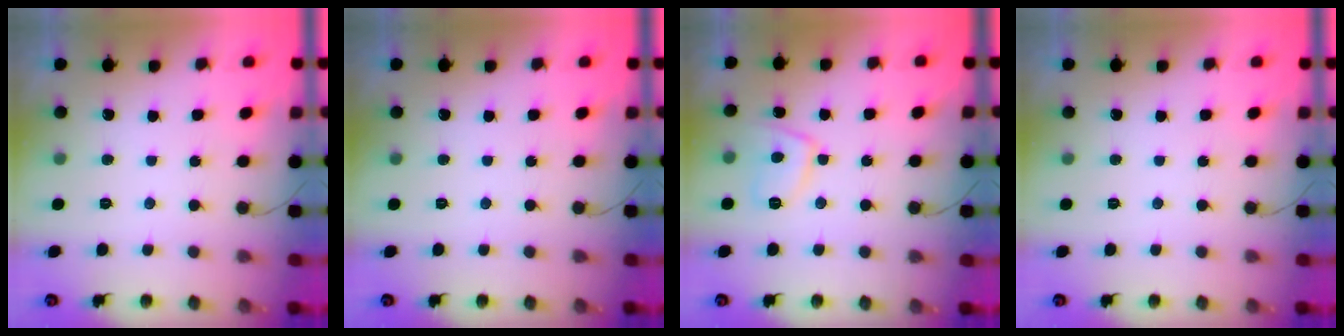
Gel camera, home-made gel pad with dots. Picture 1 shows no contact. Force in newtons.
{"total": 0.0}
{"total": 7.3, "press": 7.3, "slide": 0.7}
{"total": 0.0}